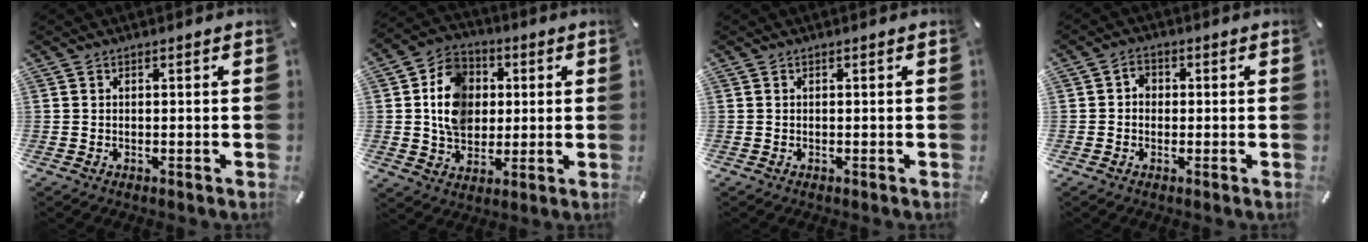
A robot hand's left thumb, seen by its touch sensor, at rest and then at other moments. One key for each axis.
{"total": 11.8, "fx": 1.1, "fy": 9.9, "fz": 6.2, "tx": -0.115, "ty": 0.017, "tz": 0.022}
{"total": 0.0}
{"total": 2.8, "fx": -0.4, "fy": 2.4, "fz": 1.4, "tx": -0.025, "ty": 0.010, "tz": -0.010}